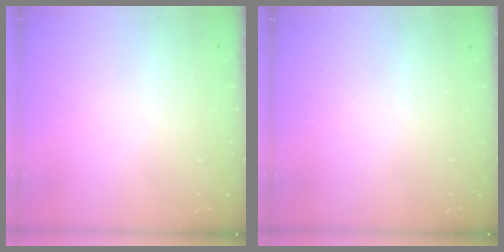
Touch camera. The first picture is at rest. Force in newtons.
{"total": 0.0}